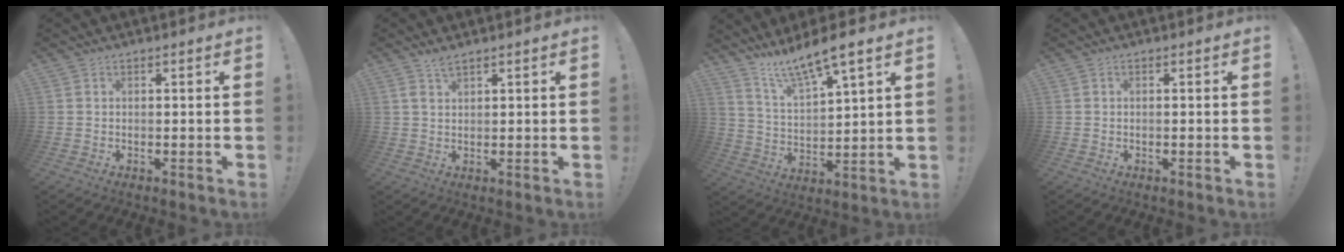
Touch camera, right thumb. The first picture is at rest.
{"total": 2.8, "force": [2.3, 0.8, 1.5], "torque": [-0.017, -0.013, 0.039]}
{"total": 10.4, "force": [9.1, 0.7, 5.0], "torque": [-0.095, -0.068, 0.156]}
{"total": 0.0}